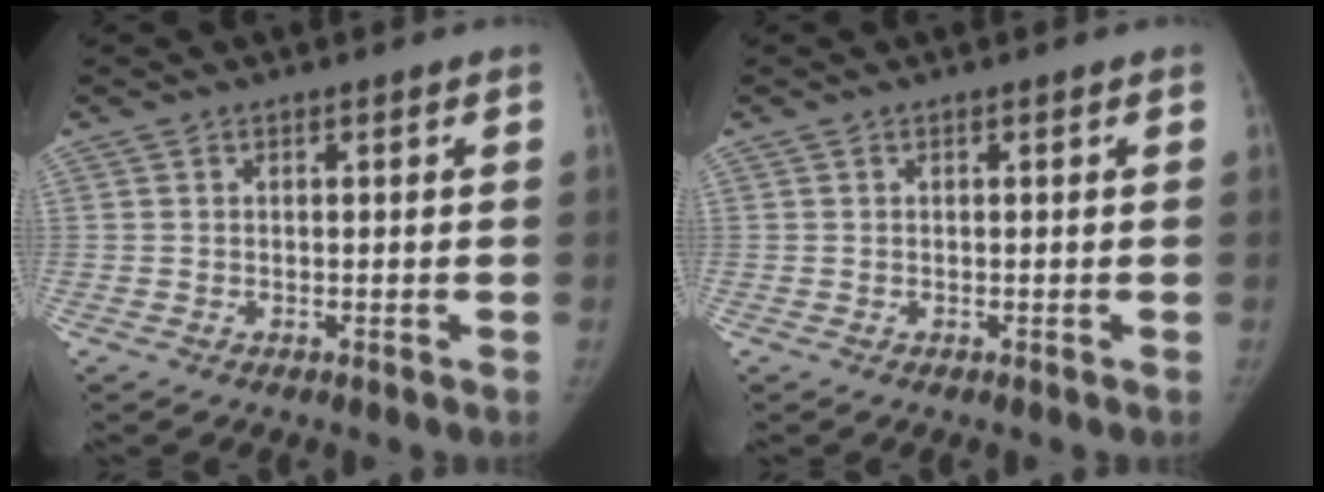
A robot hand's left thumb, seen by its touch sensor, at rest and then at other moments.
{"total": 0.0}